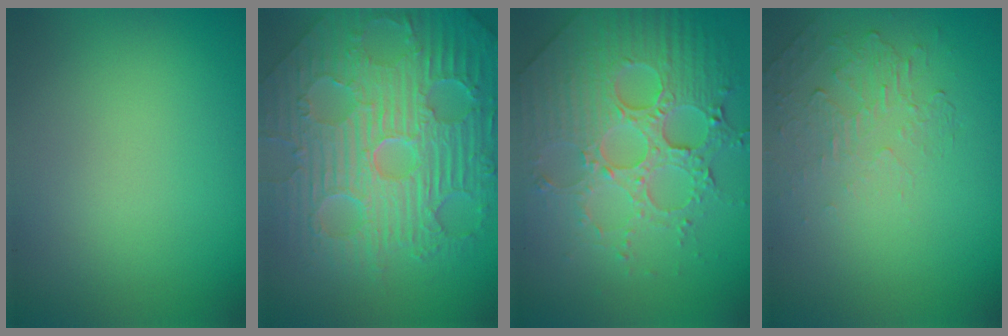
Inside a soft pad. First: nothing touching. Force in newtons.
{"total": 11.5, "press": 7.5, "slide": 8.7}
{"total": 8.1, "press": 5.9, "slide": 5.5}
{"total": 2.1, "press": 0.7, "slide": 2.0}